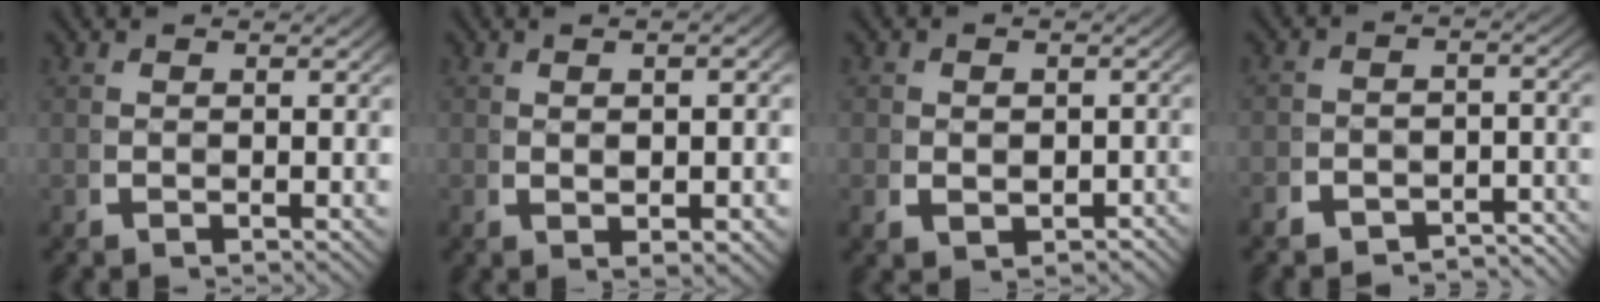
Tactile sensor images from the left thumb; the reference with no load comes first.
{"total": 2.8, "force": [0.0, 1.0, 2.6], "torque": [-0.036, 0.002, 0.001]}
{"total": 2.8, "force": [-1.0, 2.2, 1.3], "torque": [-0.019, -0.018, -0.008]}
{"total": 5.5, "force": [-4.8, 2.3, 1.2], "torque": [0.001, -0.018, -0.083]}